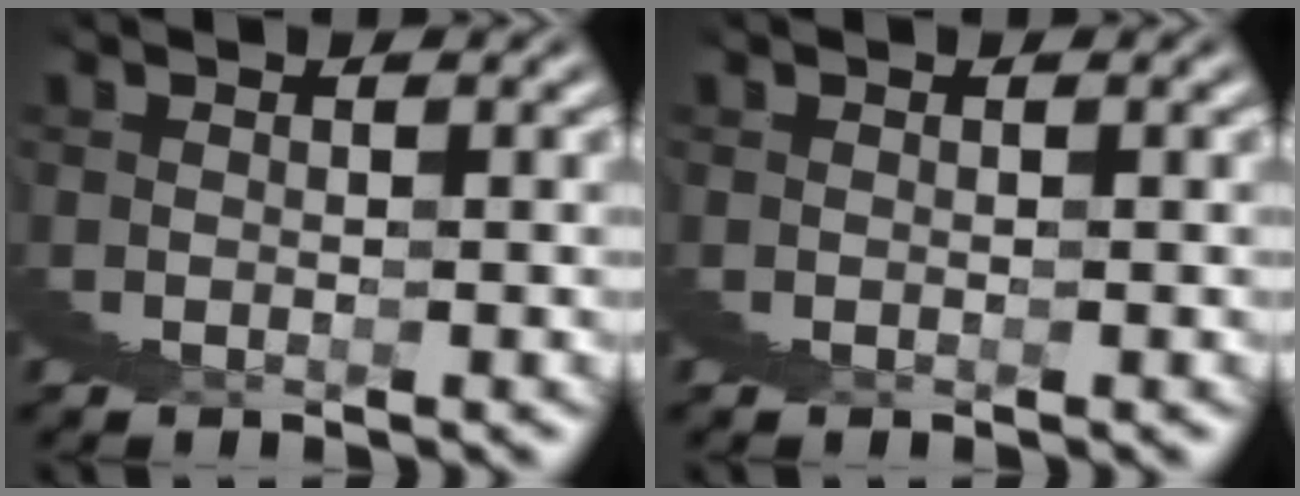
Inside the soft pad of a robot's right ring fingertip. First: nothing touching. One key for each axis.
{"total": 0.0}